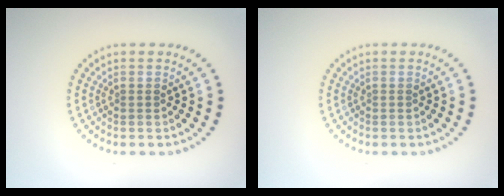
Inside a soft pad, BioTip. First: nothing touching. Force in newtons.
{"total": 0.0}